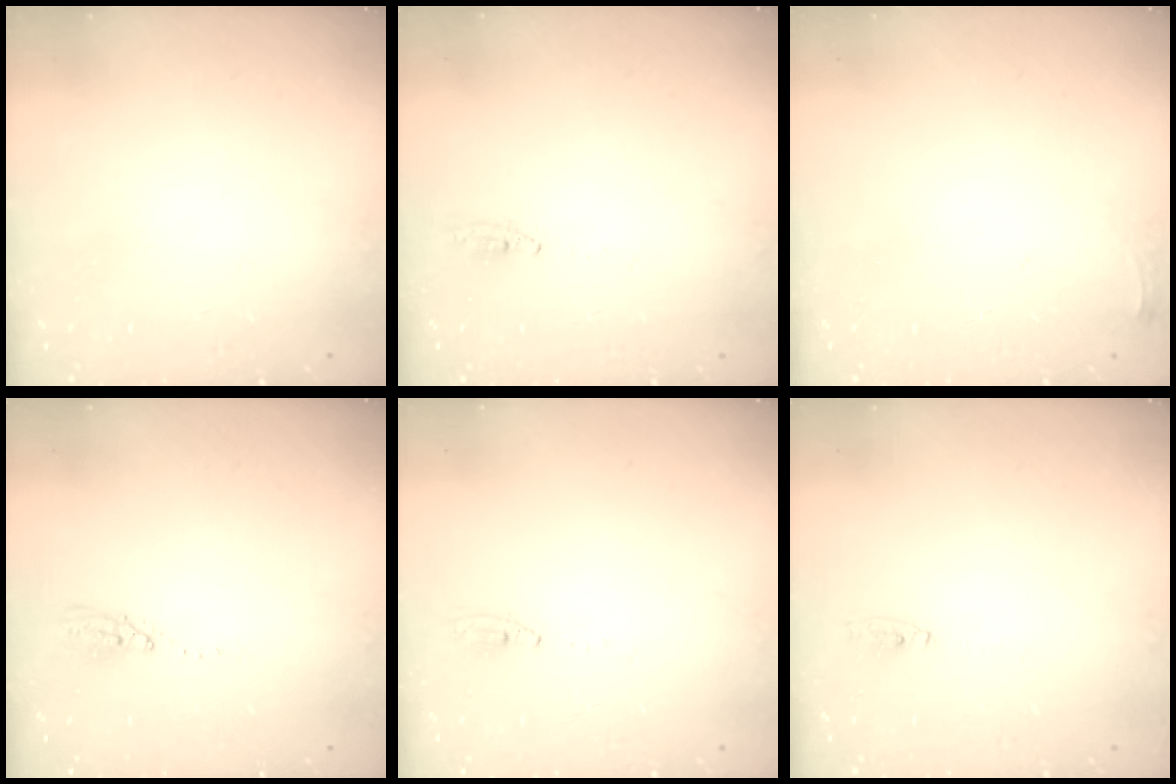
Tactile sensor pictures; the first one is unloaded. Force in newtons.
{"total": 3.0, "press": 2.8, "slide": 1.2}
{"total": 2.8, "press": 2.8, "slide": 0.4}
{"total": 3.6, "press": 3.5, "slide": 0.3}
{"total": 3.4, "press": 2.9, "slide": 1.7}
{"total": 15.9, "press": 4.3, "slide": 15.3}